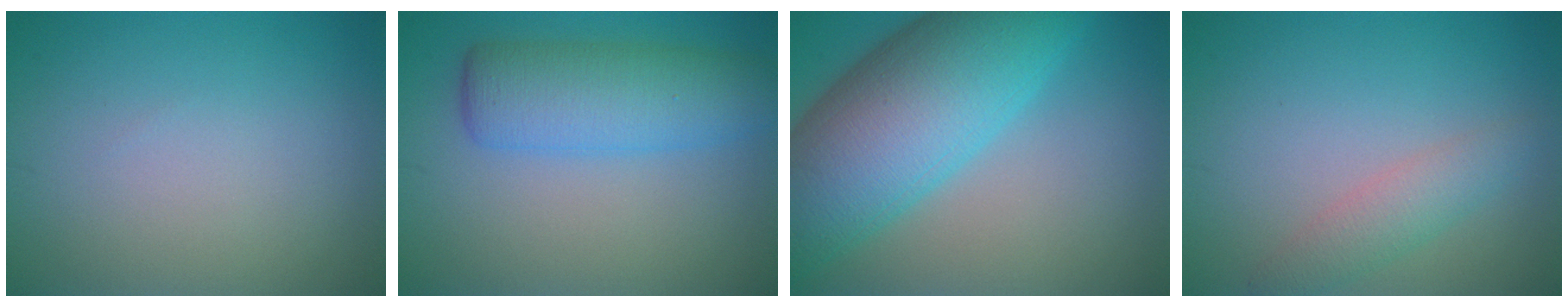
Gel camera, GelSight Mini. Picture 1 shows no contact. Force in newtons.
{"total": 6.3, "press": 6.3, "slide": 0.2}
{"total": 13.7, "press": 13.7, "slide": 0.3}
{"total": 2.6, "press": 2.6, "slide": 0.1}